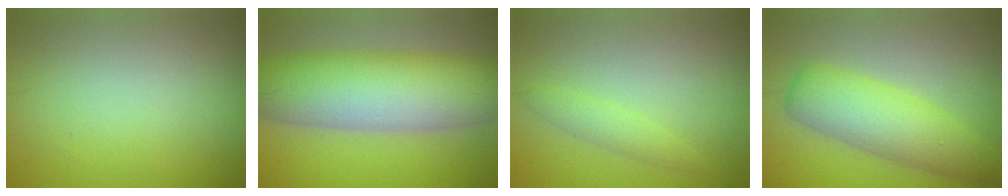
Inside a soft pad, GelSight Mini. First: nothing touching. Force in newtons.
{"total": 10.8, "press": 10.8, "slide": 0.7}
{"total": 1.5, "press": 1.5, "slide": 0.0}
{"total": 5.9, "press": 5.9, "slide": 0.3}